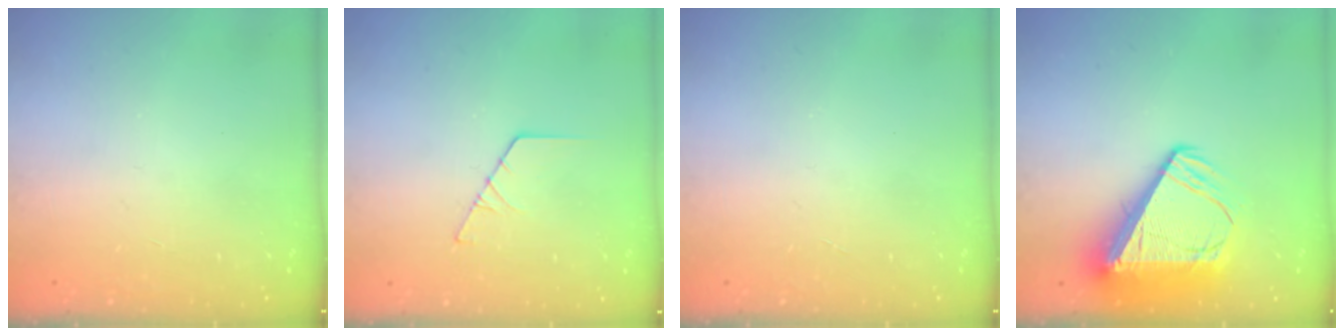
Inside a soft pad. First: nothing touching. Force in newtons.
{"total": 2.1, "press": 2.1, "slide": 0.1}
{"total": 0.0}
{"total": 14.3, "press": 14.2, "slide": 1.5}